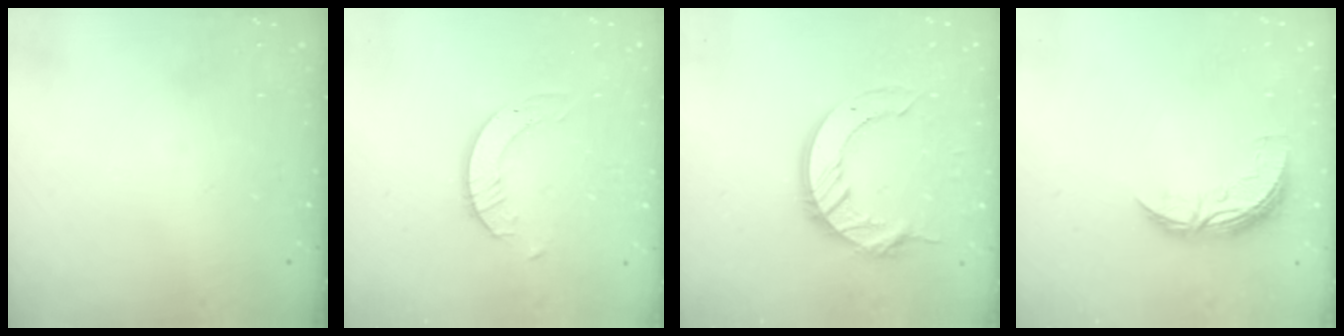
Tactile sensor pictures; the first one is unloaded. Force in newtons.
{"total": 2.7, "press": 2.7, "slide": 0.2}
{"total": 12.6, "press": 12.6, "slide": 1.2}
{"total": 9.2, "press": 9.2, "slide": 0.1}